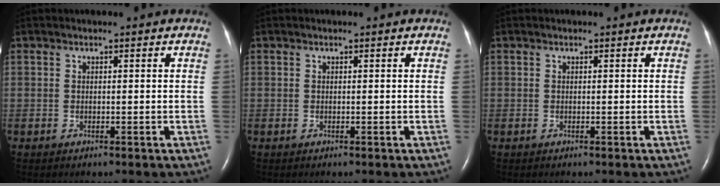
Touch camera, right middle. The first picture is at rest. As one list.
[{"total": 0.0}, {"total": 0.0}]